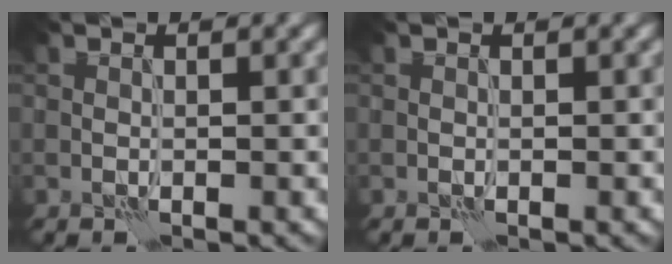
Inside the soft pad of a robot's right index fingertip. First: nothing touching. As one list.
[{"total": 0.0}]